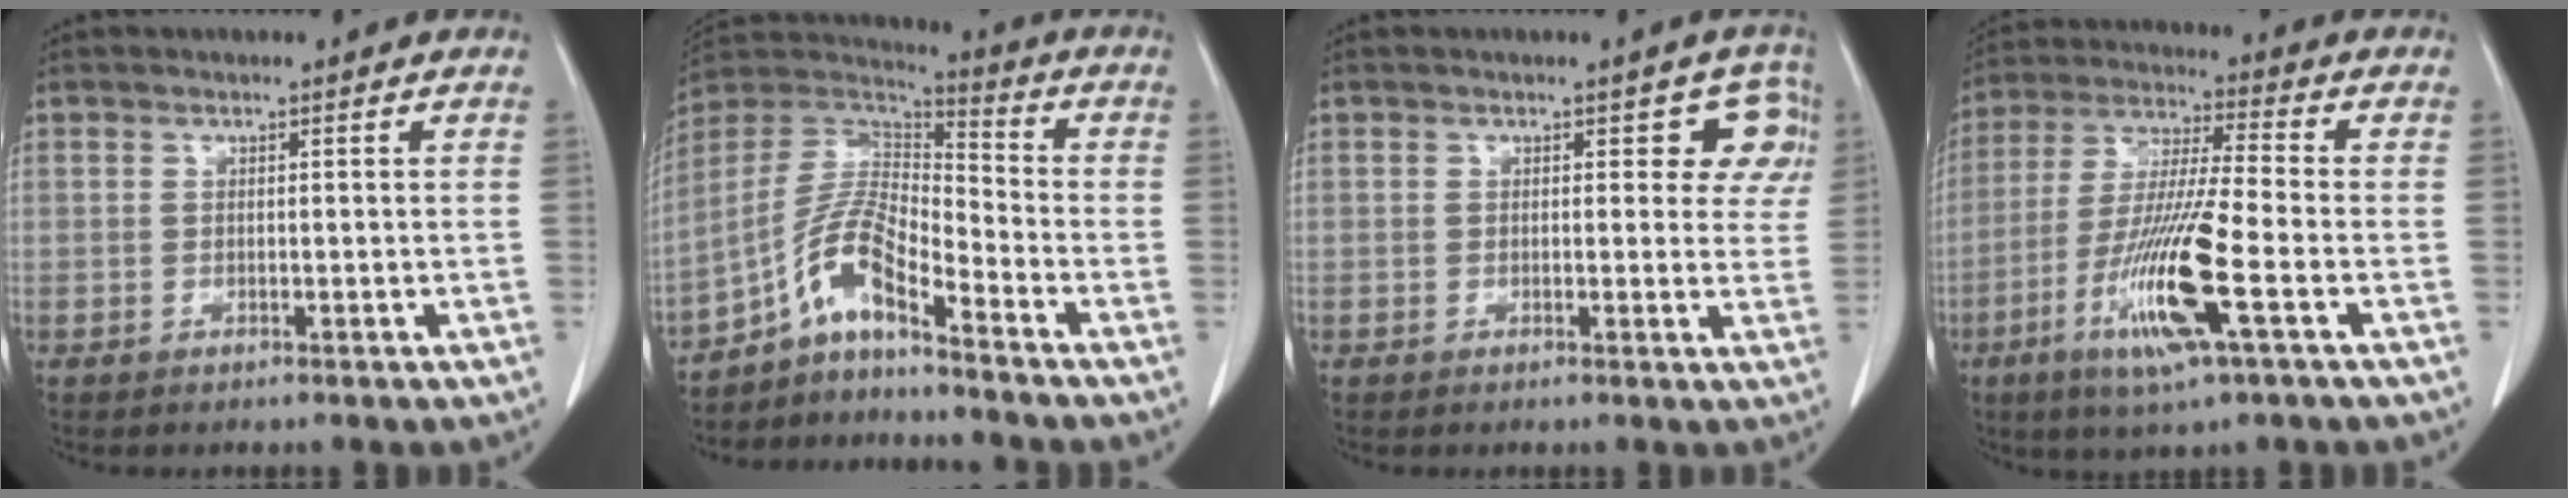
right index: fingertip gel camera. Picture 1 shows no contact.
{"total": 9.3, "force": [-6.1, 1.8, 6.8], "torque": [-0.148, 0.021, -0.119]}
{"total": 4.8, "force": [1.9, 3.0, 3.2], "torque": [-0.001, 0.007, 0.010]}
{"total": 14.5, "force": [-5.3, 0.3, 13.5], "torque": [-0.275, -0.022, -0.102]}